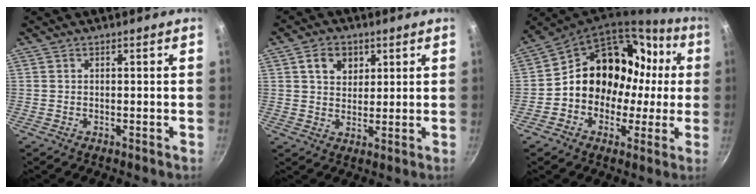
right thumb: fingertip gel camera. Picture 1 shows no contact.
{"total": 6.0, "force": [2.4, 4.6, 3.0], "torque": [-0.027, -0.005, 0.039]}
{"total": 18.9, "force": [0.8, 15.5, 10.8], "torque": [-0.120, 0.059, 0.011]}